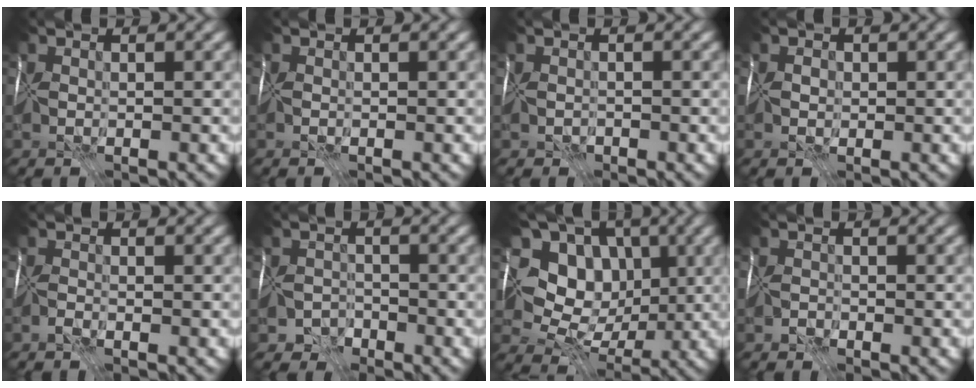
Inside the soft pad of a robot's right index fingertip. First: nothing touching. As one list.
[{"total": 0.0}, {"total": 1.7, "force": [-1.3, 1.0, 0.3], "torque": [-0.005, -0.006, -0.020]}, {"total": 1.7, "force": [0.1, 1.4, 0.9], "torque": [-0.004, 0.010, -0.007]}, {"total": 1.6, "force": [-1.2, -0.8, -0.6], "torque": [0.021, -0.002, -0.027]}, {"total": 5.1, "force": [-4.2, 2.9, 0.3], "torque": [0.029, -0.025, -0.077]}, {"total": 6.8, "force": [1.9, 5.5, 3.6], "torque": [-0.037, -0.002, 0.019]}, {"total": 2.5, "force": [-2.5, 0.6, -0.1], "torque": [0.019, -0.008, -0.040]}]